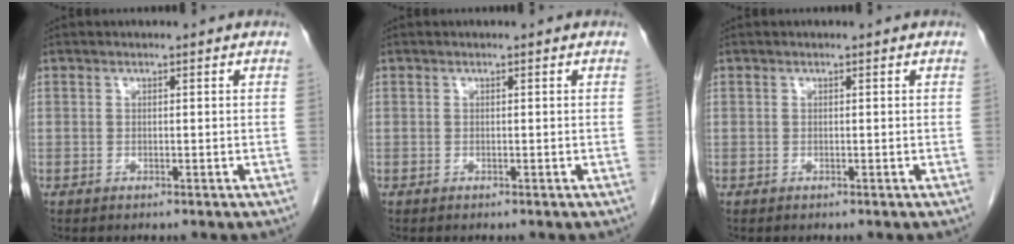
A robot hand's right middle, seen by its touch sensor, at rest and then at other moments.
{"total": 0.0}
{"total": 0.0}